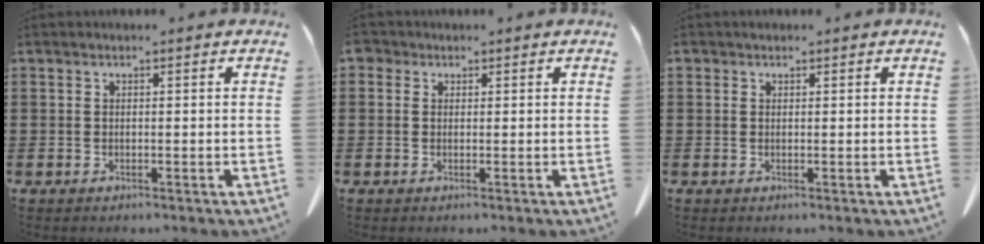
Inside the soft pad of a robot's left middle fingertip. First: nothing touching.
{"total": 1.1, "force": [0.3, 1.0, 0.3], "torque": [-0.010, 0.007, 0.006]}
{"total": 0.5, "force": [0.1, 0.5, 0.0], "torque": [0.000, 0.006, 0.001]}